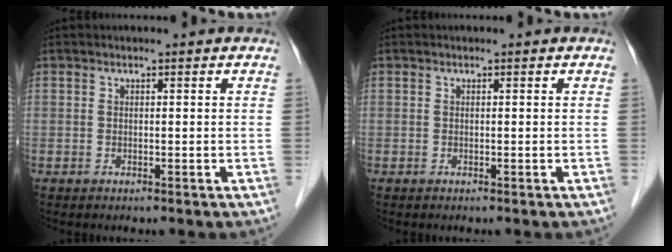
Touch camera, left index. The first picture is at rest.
{"total": 0.0}